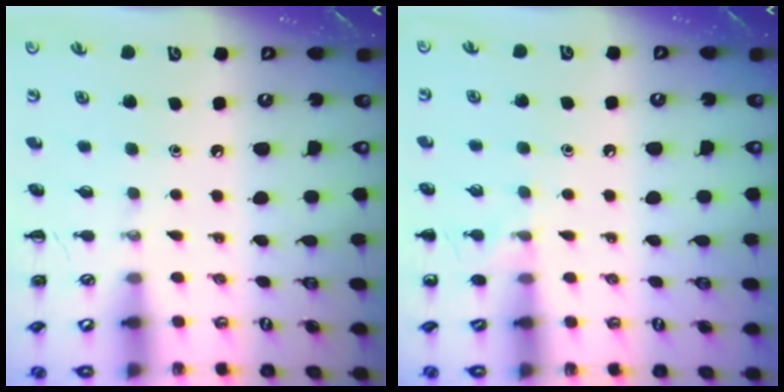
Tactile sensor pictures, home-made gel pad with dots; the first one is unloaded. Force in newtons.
{"total": 7.0, "press": 6.7, "slide": 1.9}